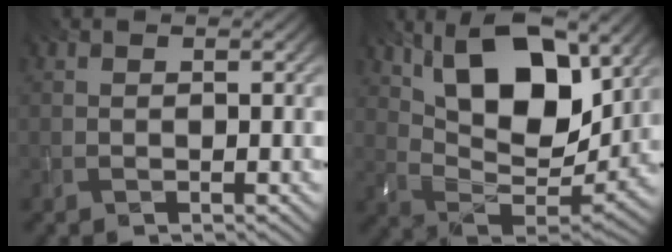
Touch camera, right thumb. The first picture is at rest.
{"total": 15.9, "force": [7.3, 7.7, 11.8], "torque": [-0.205, -0.003, 0.127]}